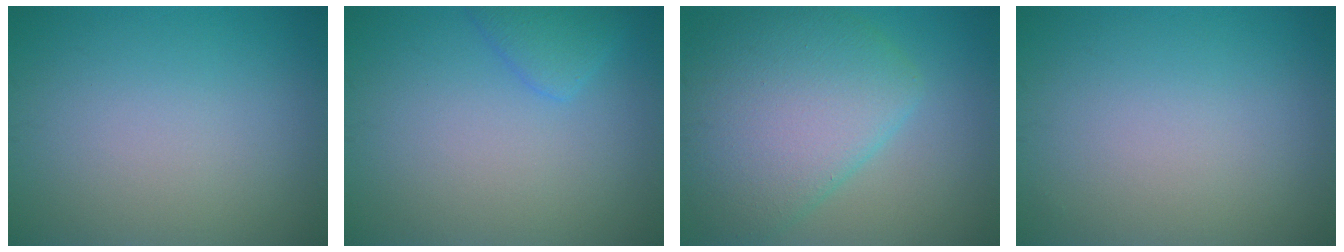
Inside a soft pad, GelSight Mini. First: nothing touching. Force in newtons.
{"total": 2.0, "press": 1.9, "slide": 0.0}
{"total": 8.4, "press": 8.4, "slide": 0.5}
{"total": 0.0}